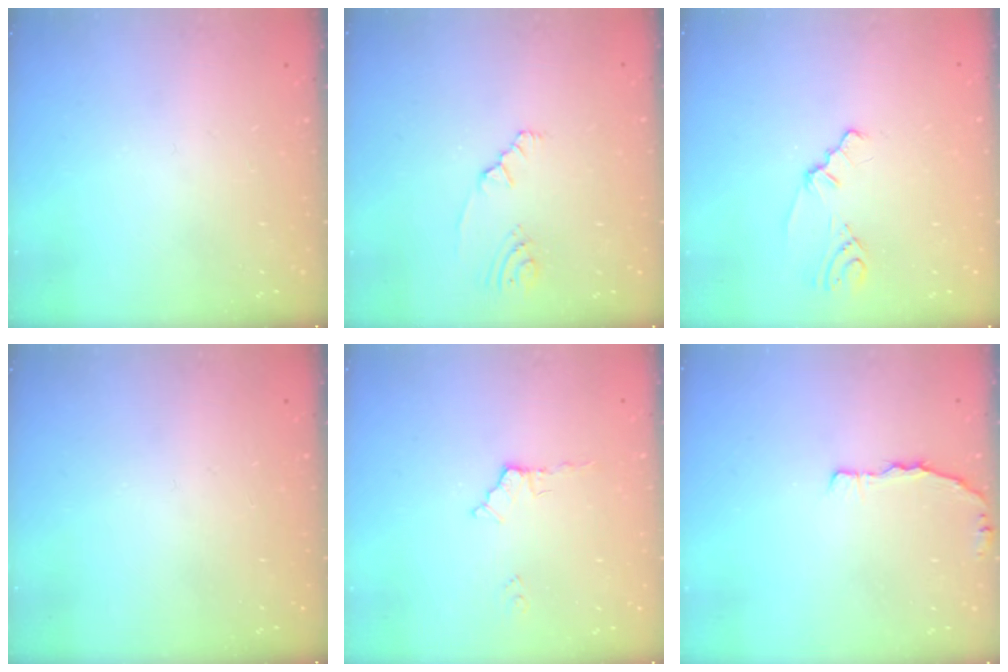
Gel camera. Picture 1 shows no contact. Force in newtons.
{"total": 2.1, "press": 1.9, "slide": 0.9}
{"total": 1.7, "press": 1.7, "slide": 0.4}
{"total": 0.0}
{"total": 4.0, "press": 4.0, "slide": 0.3}
{"total": 4.5, "press": 4.5, "slide": 0.5}